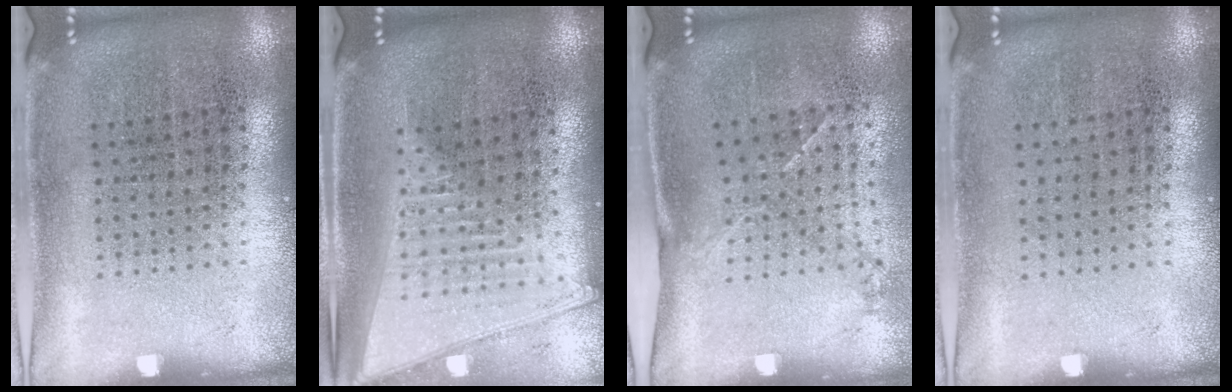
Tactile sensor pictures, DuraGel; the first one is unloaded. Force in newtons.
{"total": 2.1, "press": 1.8, "slide": 1.2}
{"total": 1.5, "press": 1.0, "slide": 1.1}
{"total": 0.0}